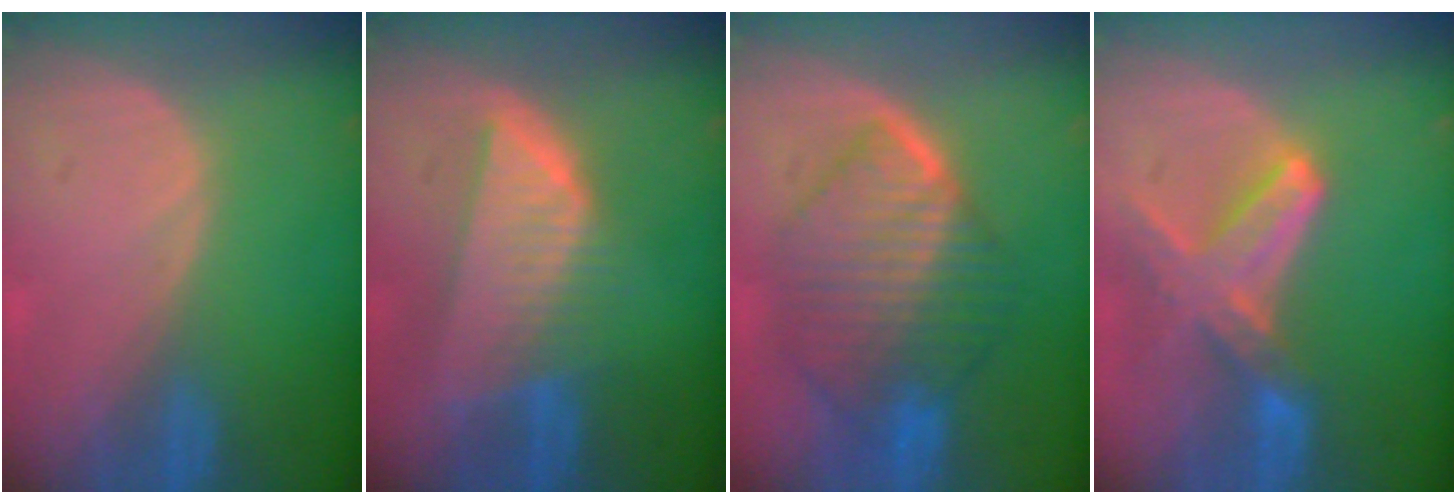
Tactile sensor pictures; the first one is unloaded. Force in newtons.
{"total": 8.4, "press": 7.4, "slide": 3.9}
{"total": 10.5, "press": 10.5, "slide": 0.9}
{"total": 7.9, "press": 7.0, "slide": 3.6}